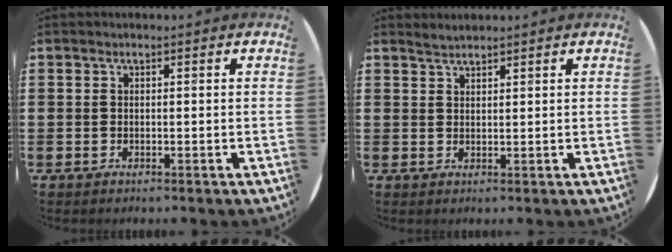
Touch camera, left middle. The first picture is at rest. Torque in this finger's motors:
{"motor_torque": [0.08, -0.01, -0.02, 0.00]}